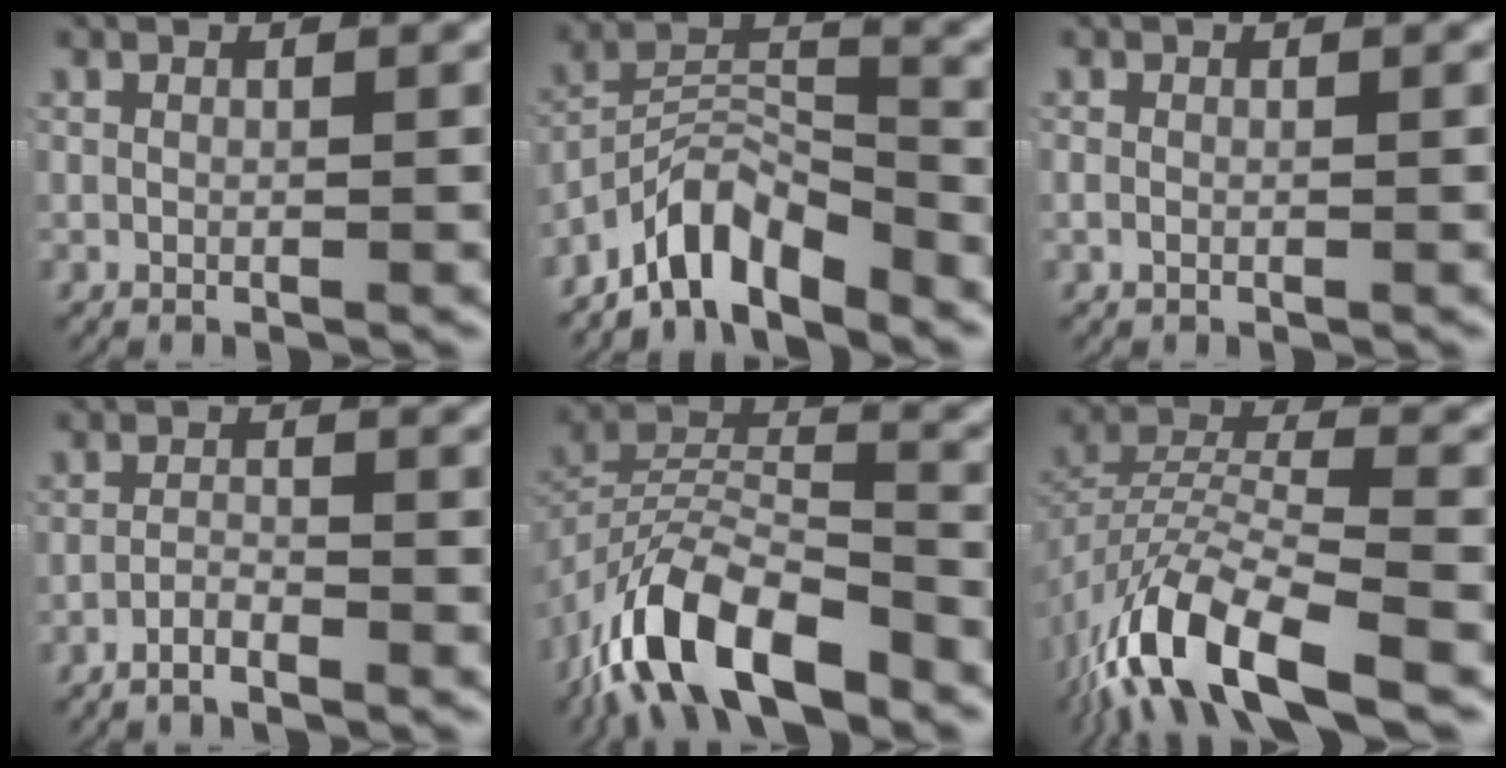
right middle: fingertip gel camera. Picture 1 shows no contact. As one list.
[{"total": 8.3, "force": [-5.8, 3.5, 4.8], "torque": [-0.052, 0.001, -0.104]}, {"total": 0.8, "force": [-0.4, 0.5, 0.4], "torque": [-0.009, -0.001, -0.005]}, {"total": 2.2, "force": [-2.1, 0.4, 0.6], "torque": [-0.013, -0.004, -0.041]}, {"total": 10.5, "force": [-5.9, 5.1, 7.1], "torque": [-0.124, -0.021, -0.095]}, {"total": 10.2, "force": [-4.8, 4.7, 7.6], "torque": [-0.151, -0.024, -0.070]}]